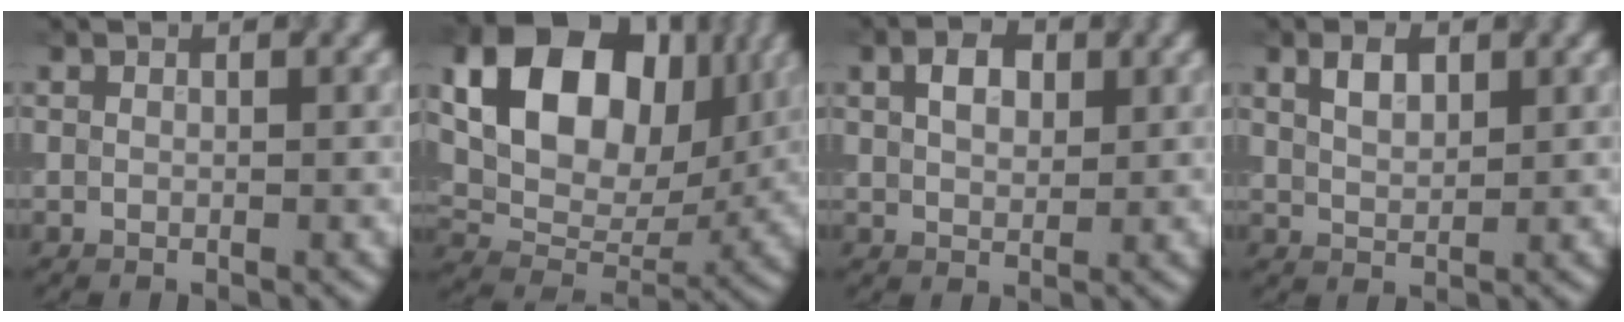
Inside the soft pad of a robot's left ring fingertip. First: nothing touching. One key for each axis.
{"total": 13.3, "fx": 4.3, "fy": 9.0, "fz": 8.8, "tx": -0.149, "ty": 0.005, "tz": 0.075}
{"total": 2.9, "fx": 0.9, "fy": 1.9, "fz": 2.0, "tx": -0.039, "ty": 0.005, "tz": 0.016}
{"total": 2.5, "fx": 1.2, "fy": 1.4, "fz": 1.7, "tx": -0.035, "ty": 0.003, "tz": 0.026}